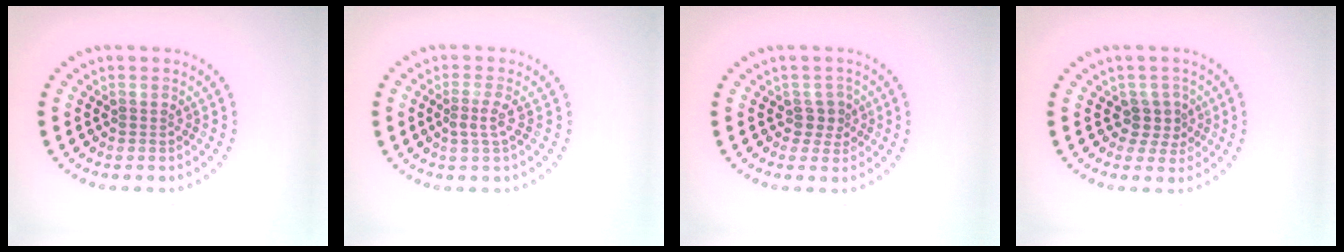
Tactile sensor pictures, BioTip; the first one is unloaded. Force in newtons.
{"total": 1.7, "press": 1.2, "slide": 1.3}
{"total": 1.7, "press": 1.4, "slide": 1.0}
{"total": 2.2, "press": 1.8, "slide": 1.3}